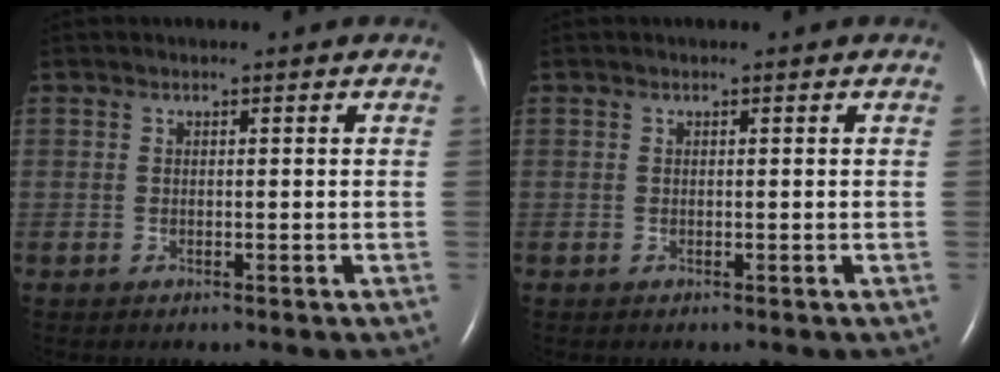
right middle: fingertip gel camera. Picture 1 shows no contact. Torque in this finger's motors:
{"motor_torque": [0.00, 0.00, 0.00, 0.00]}